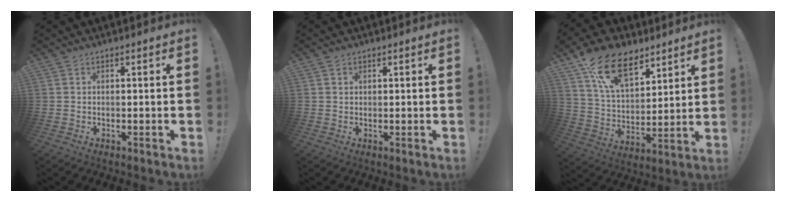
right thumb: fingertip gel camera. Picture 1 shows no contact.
{"total": 0.8, "force": [0.5, 0.7, 0.0], "torque": [0.007, -0.003, 0.008]}
{"total": 18.4, "force": [11.5, 10.5, 9.7], "torque": [-0.163, -0.070, 0.214]}